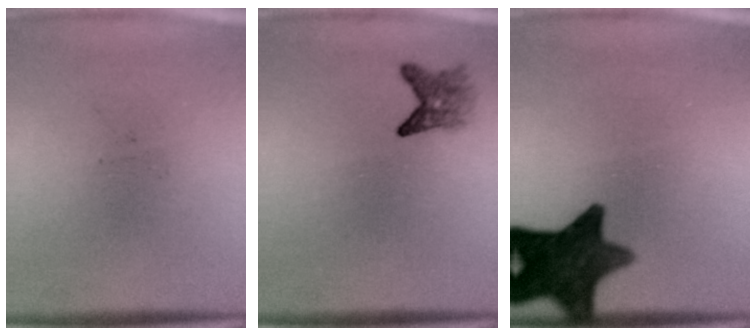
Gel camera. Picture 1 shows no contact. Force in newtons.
{"total": 2.4}
{"total": 12.7}